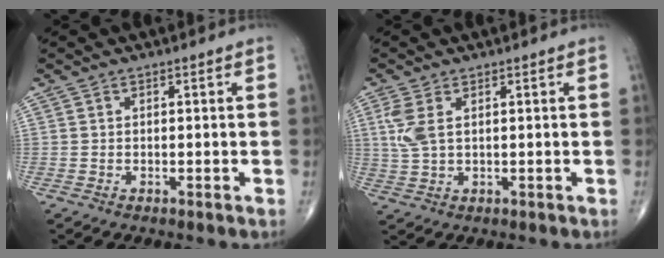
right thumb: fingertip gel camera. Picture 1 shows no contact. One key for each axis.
{"total": 4.6, "fx": 1.4, "fy": 2.2, "fz": 3.8, "tx": -0.100, "ty": 0.003, "tz": 0.035}